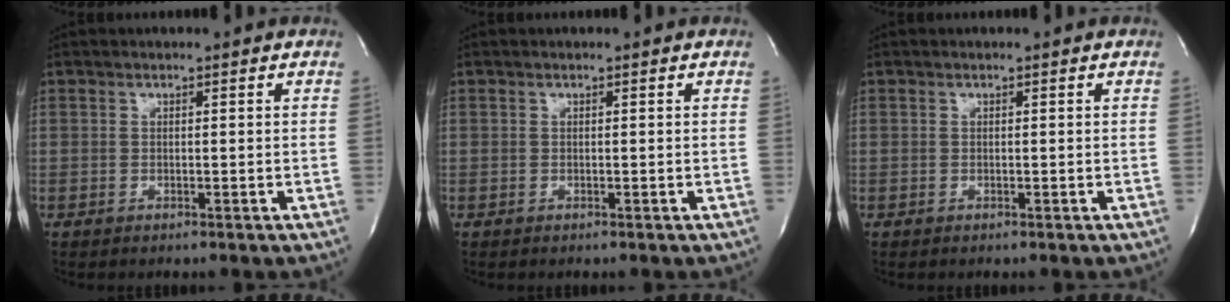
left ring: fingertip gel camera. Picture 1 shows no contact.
{"total": 0.0}
{"total": 0.0}